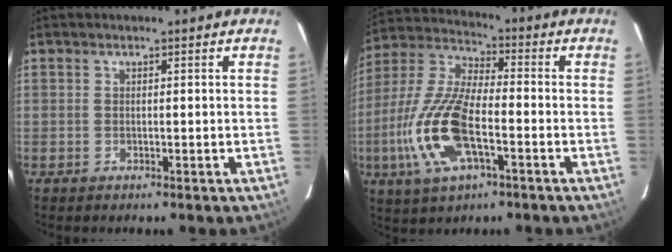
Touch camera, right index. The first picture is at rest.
{"total": 16.7, "force": [-5.2, 6.5, 14.4], "torque": [-0.315, -0.008, -0.102]}